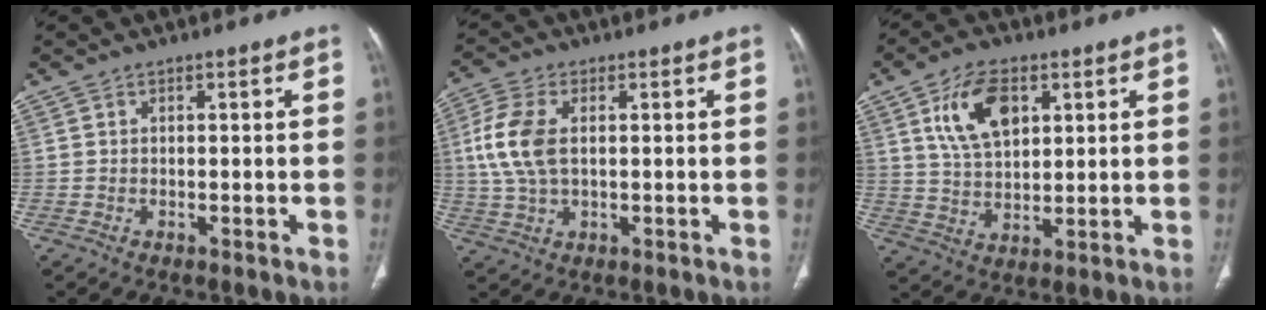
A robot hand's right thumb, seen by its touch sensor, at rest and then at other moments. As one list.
[{"total": 8.8, "force": [1.0, 5.0, 7.2], "torque": [-0.173, 0.006, 0.021]}, {"total": 11.2, "force": [4.4, 6.4, 8.0], "torque": [-0.130, -0.013, 0.086]}]